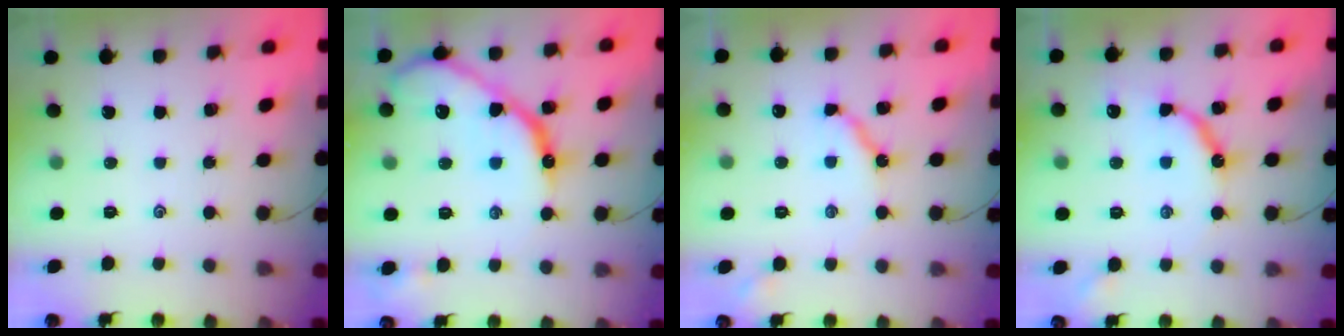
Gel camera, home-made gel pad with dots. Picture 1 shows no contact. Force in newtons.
{"total": 17.1, "press": 17.1, "slide": 1.3}
{"total": 8.1, "press": 8.1, "slide": 0.8}
{"total": 10.8, "press": 10.8, "slide": 1.1}